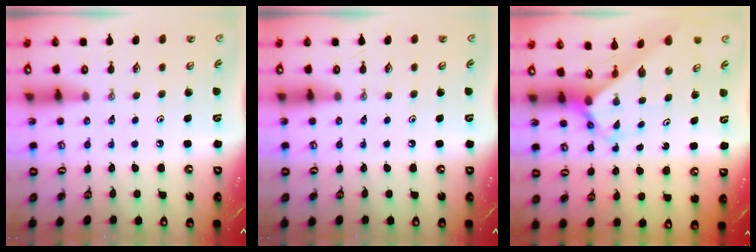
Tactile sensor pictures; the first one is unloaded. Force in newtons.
{"total": 0.0}
{"total": 2.6, "press": 2.6, "slide": 0.2}